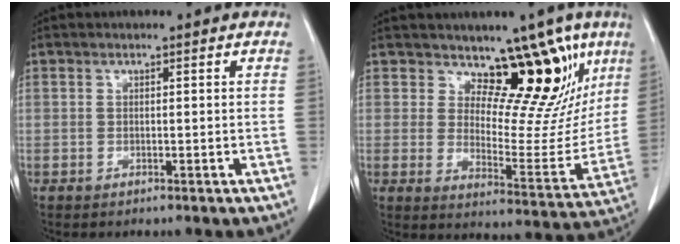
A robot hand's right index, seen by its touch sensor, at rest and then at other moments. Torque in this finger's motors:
{"motor_torque": [0.49, 0.59, 0.14, 0.03]}